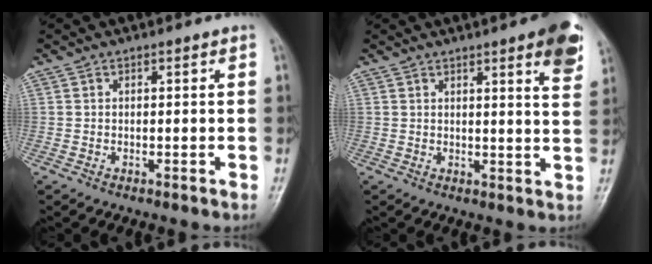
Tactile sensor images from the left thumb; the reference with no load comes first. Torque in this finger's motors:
{"motor_torque": [1.54, 1.06, 1.09, -0.90, 0.02]}